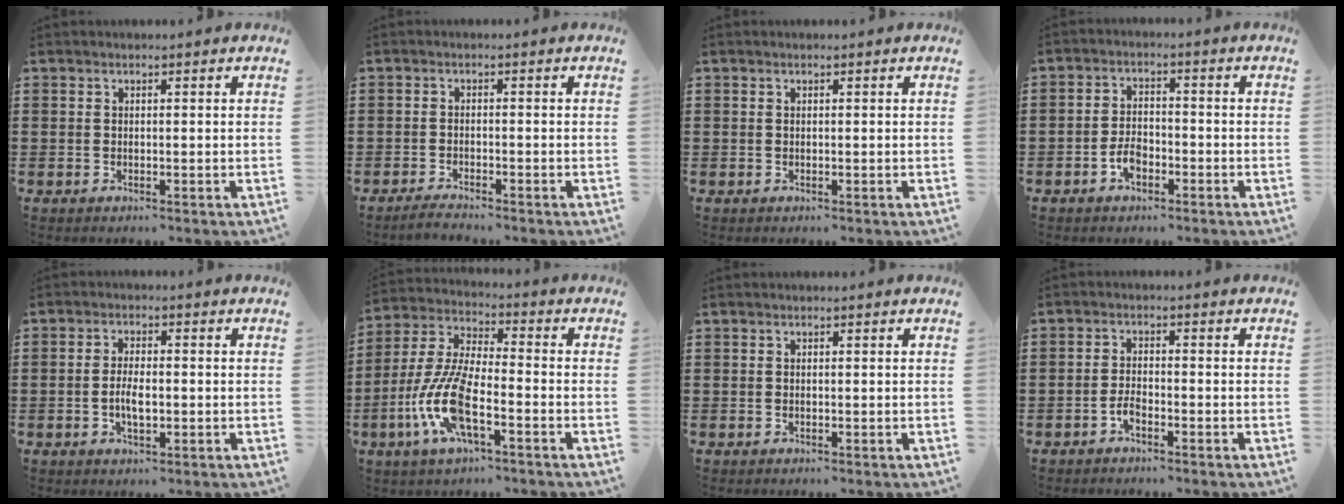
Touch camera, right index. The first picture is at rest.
{"total": 1.7, "force": [-1.7, -0.1, 0.3], "torque": [-0.007, 0.001, -0.033]}
{"total": 0.0}
{"total": 3.6, "force": [-1.9, 2.0, 2.4], "torque": [-0.058, 0.000, -0.040]}
{"total": 4.0, "force": [-0.7, 1.6, 3.6], "torque": [-0.071, 0.002, -0.015]}
{"total": 11.1, "force": [-4.2, 3.5, 9.6], "torque": [-0.233, -0.016, -0.084]}
{"total": 0.0}
{"total": 2.3, "force": [-1.5, 0.8, 1.6], "torque": [-0.039, -0.001, -0.030]}